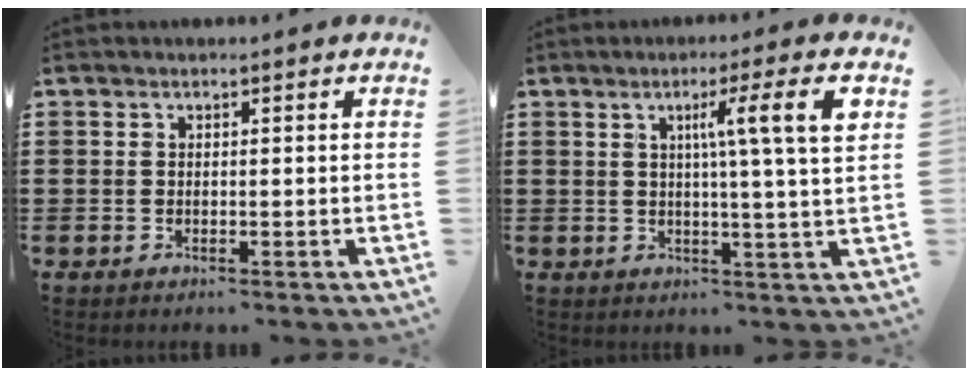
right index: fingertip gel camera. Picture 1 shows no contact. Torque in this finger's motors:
{"motor_torque": [1.02, 0.36, 0.25, 0.08]}